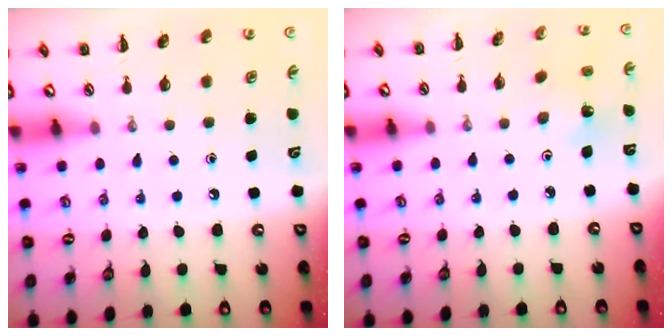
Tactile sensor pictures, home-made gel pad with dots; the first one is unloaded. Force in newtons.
{"total": 2.3, "press": 2.2, "slide": 0.8}